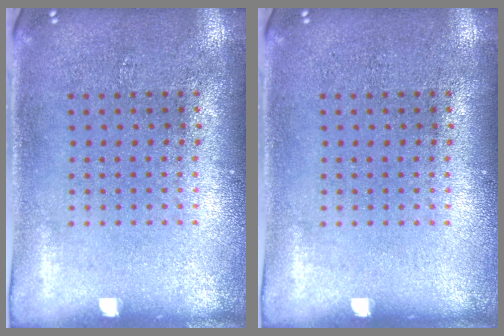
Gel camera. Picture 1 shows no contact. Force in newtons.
{"total": 0.0}